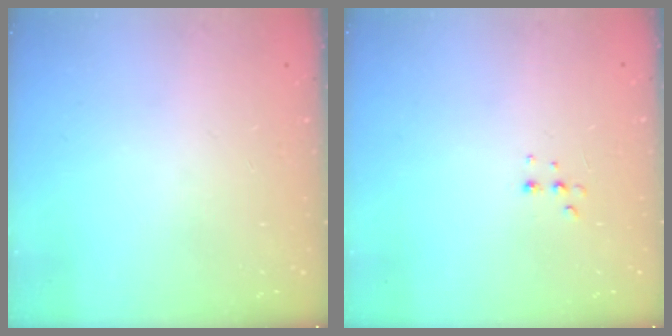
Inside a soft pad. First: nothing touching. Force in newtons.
{"total": 3.4, "press": 3.3, "slide": 0.8}